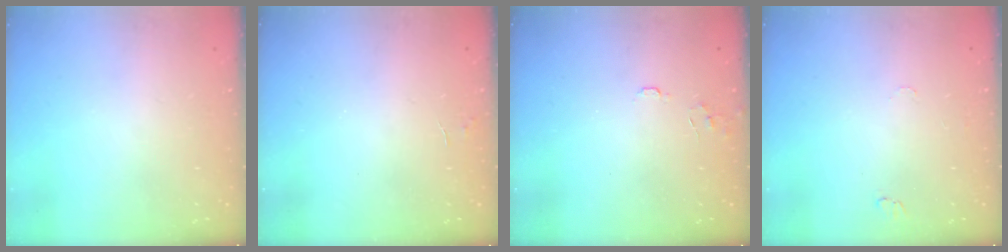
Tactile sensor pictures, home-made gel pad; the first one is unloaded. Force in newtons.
{"total": 2.2, "press": 2.2, "slide": 0.2}
{"total": 5.7, "press": 5.7, "slide": 0.5}
{"total": 5.2, "press": 5.2, "slide": 0.5}